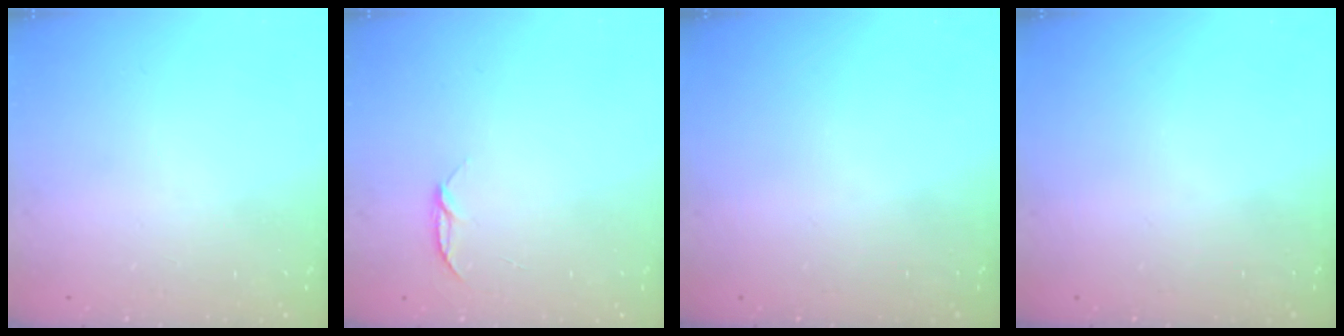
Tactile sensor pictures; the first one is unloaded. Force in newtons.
{"total": 4.4, "press": 4.4, "slide": 0.4}
{"total": 0.0}
{"total": 0.0}